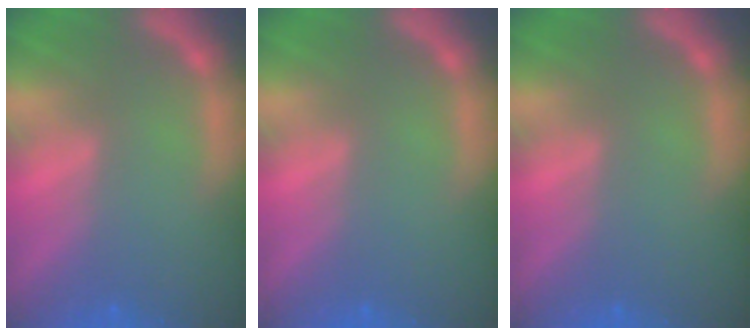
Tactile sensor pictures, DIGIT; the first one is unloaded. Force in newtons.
{"total": 0.0}
{"total": 0.0}